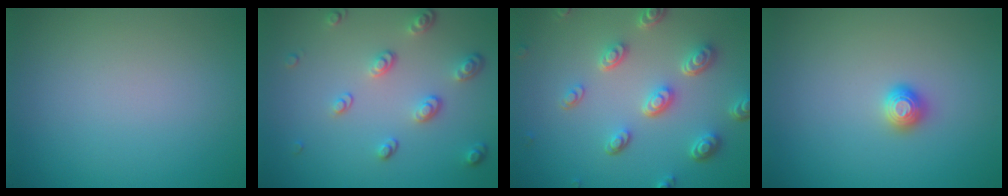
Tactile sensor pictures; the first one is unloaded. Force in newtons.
{"total": 3.3, "press": 2.5, "slide": 2.1}
{"total": 5.2, "press": 3.9, "slide": 3.5}
{"total": 1.2, "press": 1.1, "slide": 0.2}